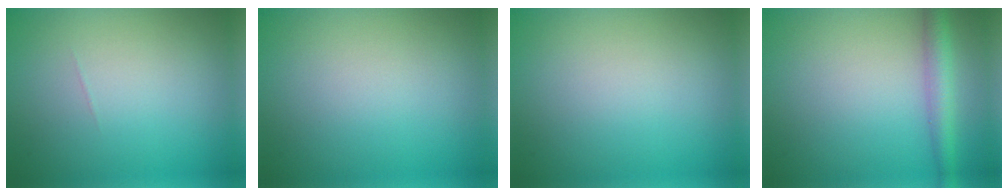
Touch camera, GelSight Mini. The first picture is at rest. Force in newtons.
{"total": 0.0}
{"total": 0.0}
{"total": 3.0, "press": 3.0, "slide": 0.1}